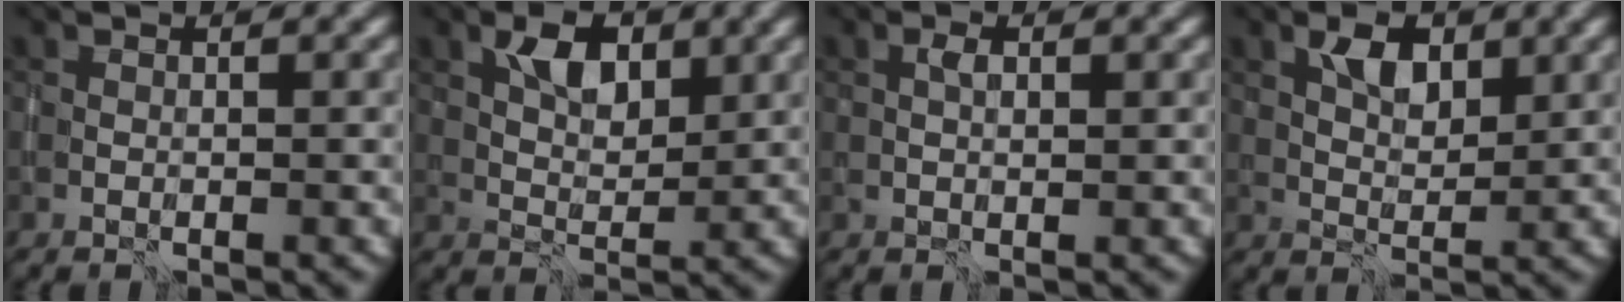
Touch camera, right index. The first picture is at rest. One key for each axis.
{"total": 3.7, "fx": 1.7, "fy": 2.0, "fz": 2.5, "tx": -0.043, "ty": 0.004, "tz": 0.030}
{"total": 1.2, "fx": 0.4, "fy": 0.6, "fz": 1.0, "tx": -0.021, "ty": 0.003, "tz": 0.009}
{"total": 3.1, "fx": 1.5, "fy": 1.7, "fz": 2.0, "tx": -0.034, "ty": 0.003, "tz": 0.028}